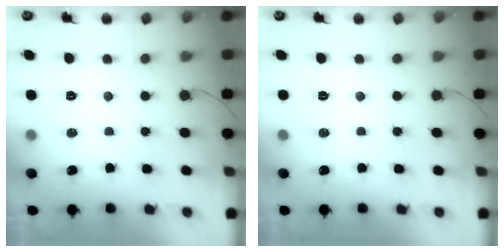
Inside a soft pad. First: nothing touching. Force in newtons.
{"total": 0.0}